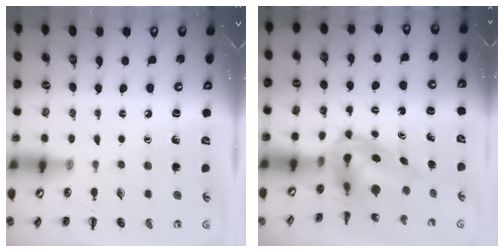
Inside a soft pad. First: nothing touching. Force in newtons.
{"total": 6.6, "press": 6.3, "slide": 2.0}